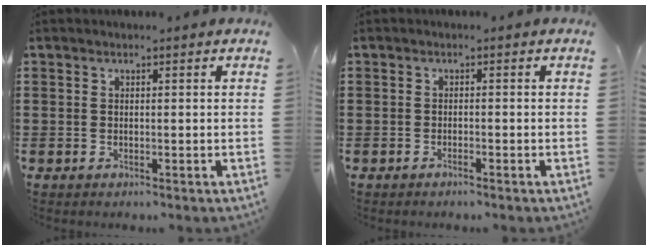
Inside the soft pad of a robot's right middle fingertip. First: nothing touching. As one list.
[{"total": 0.6, "force": [-0.5, -0.1, 0.3], "torque": [-0.007, -0.001, -0.011]}]